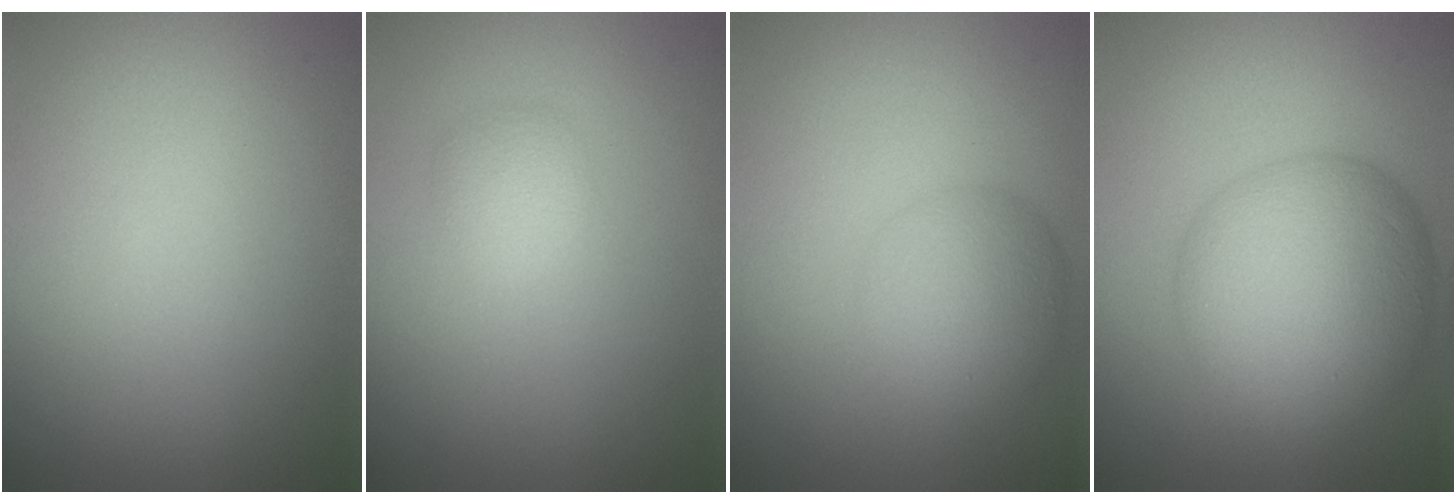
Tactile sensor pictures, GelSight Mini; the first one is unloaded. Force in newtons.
{"total": 1.7, "press": 1.7, "slide": 0.1}
{"total": 4.4, "press": 4.4, "slide": 0.2}
{"total": 10.9, "press": 10.9, "slide": 0.2}